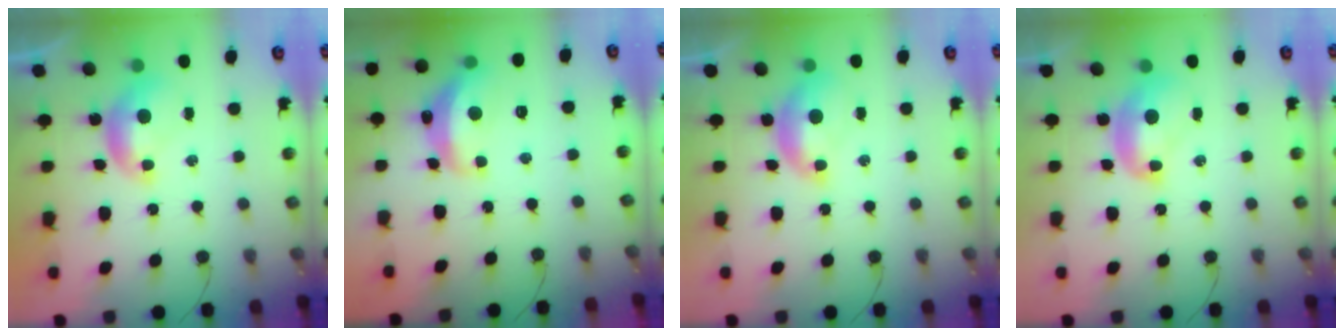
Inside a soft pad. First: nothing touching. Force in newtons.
{"total": 7.7, "press": 7.7, "slide": 0.7}
{"total": 1.4, "press": 1.2, "slide": 0.6}
{"total": 2.2, "press": 2.2, "slide": 0.2}